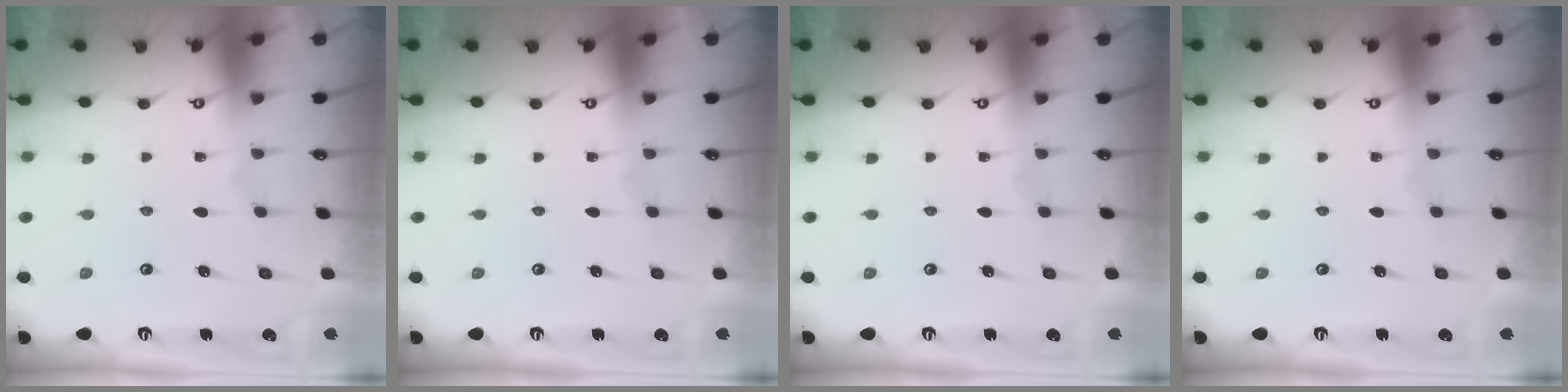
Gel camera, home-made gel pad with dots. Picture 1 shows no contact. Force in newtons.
{"total": 0.0}
{"total": 0.0}
{"total": 0.0}